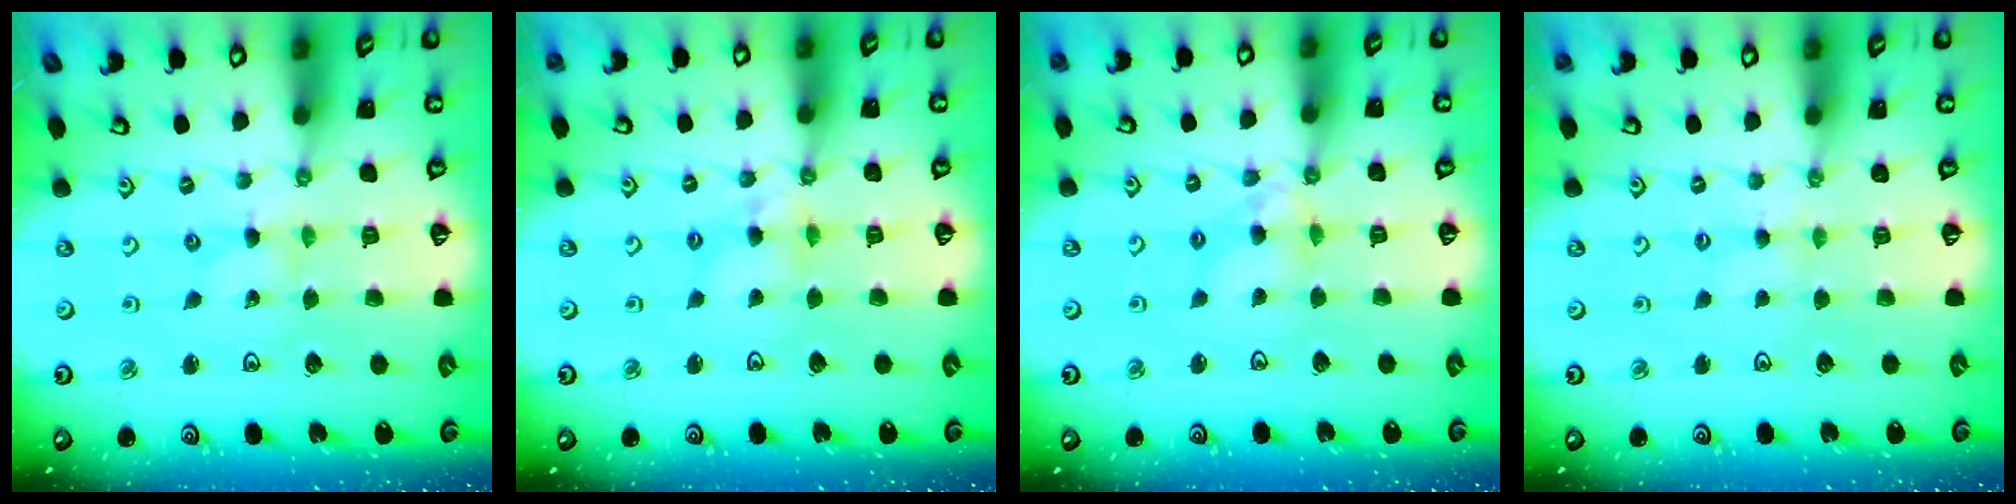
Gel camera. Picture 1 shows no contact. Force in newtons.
{"total": 5.0, "press": 5.0, "slide": 0.4}
{"total": 6.4, "press": 6.4, "slide": 0.5}
{"total": 2.1, "press": 2.1, "slide": 0.3}